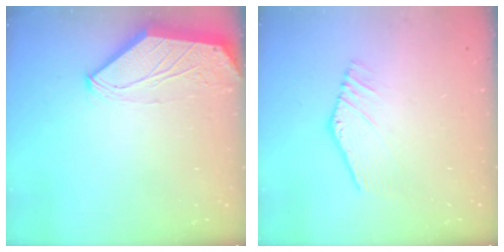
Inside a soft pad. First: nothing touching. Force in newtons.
{"total": 3.9, "press": 3.9, "slide": 0.2}